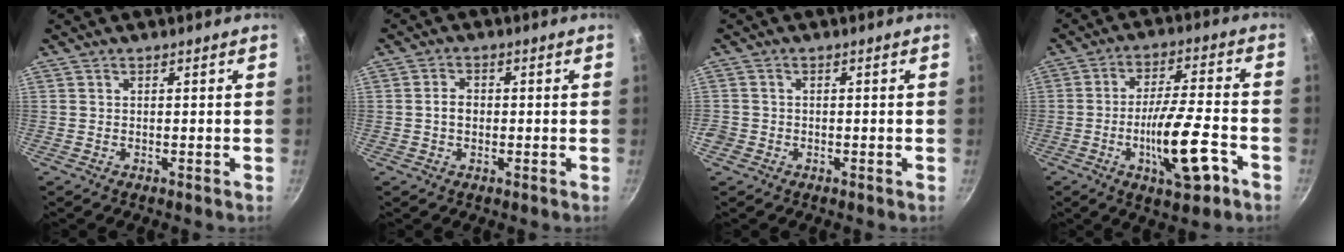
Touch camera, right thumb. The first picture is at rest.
{"total": 2.7, "force": [-0.3, 2.1, 1.7], "torque": [-0.019, 0.010, -0.004]}
{"total": 2.2, "force": [-1.1, 1.8, 0.5], "torque": [-0.012, 0.005, -0.022]}
{"total": 13.9, "force": [-5.5, 3.8, 12.2], "torque": [-0.194, 0.024, -0.087]}